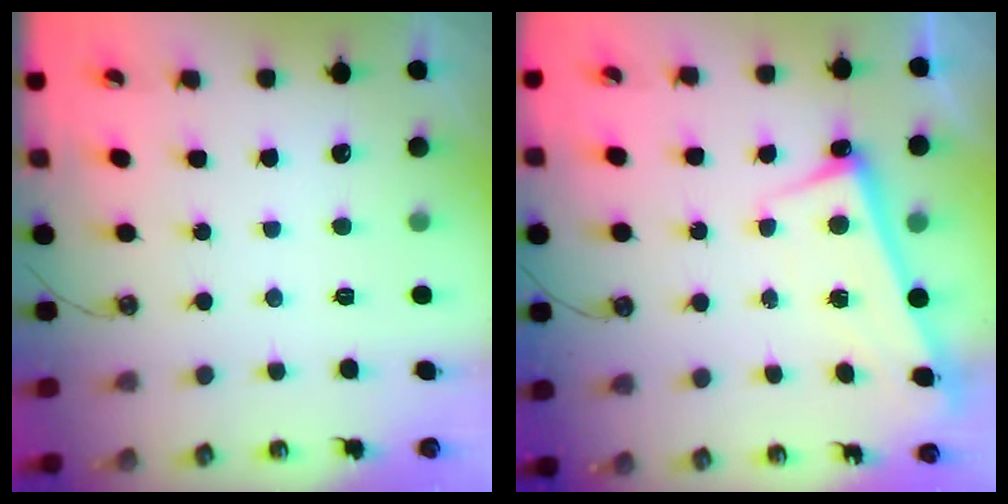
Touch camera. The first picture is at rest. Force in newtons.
{"total": 2.7, "press": 2.6, "slide": 0.6}